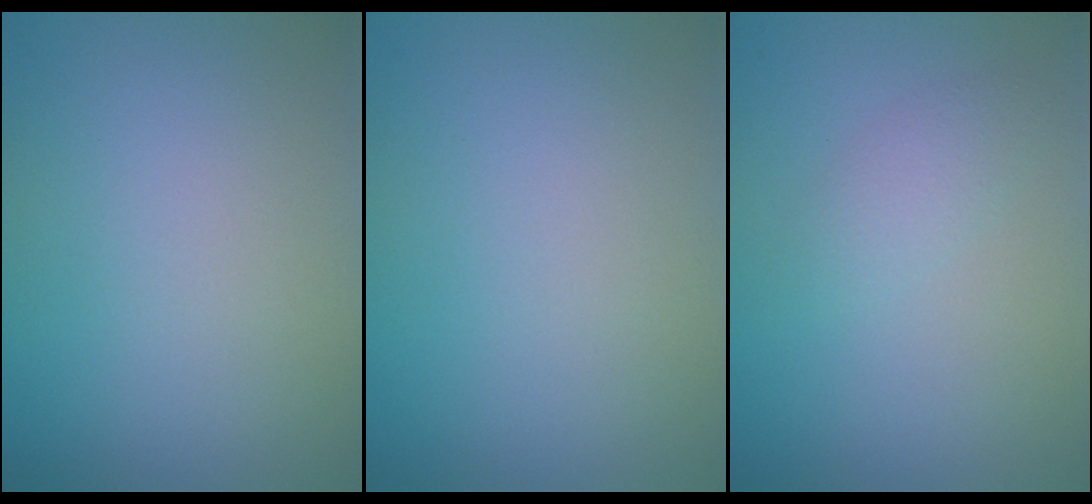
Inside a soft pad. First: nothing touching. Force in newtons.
{"total": 0.0}
{"total": 1.4, "press": 1.4, "slide": 0.1}